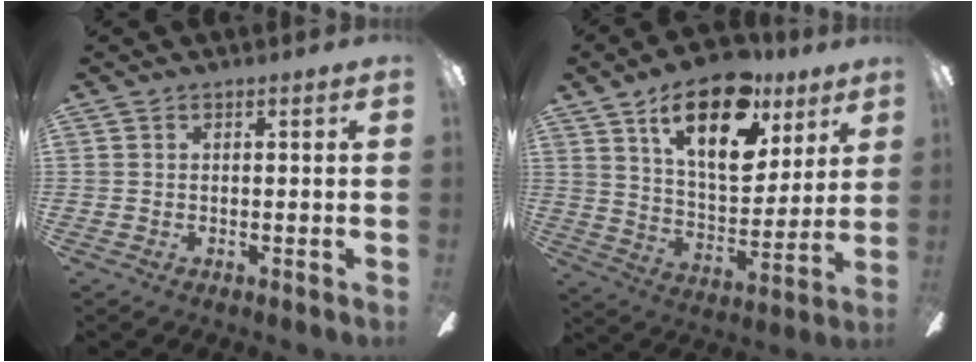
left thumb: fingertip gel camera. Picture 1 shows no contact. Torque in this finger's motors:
{"motor_torque": [0.44, 0.52, 1.23, -1.54, 0.12]}